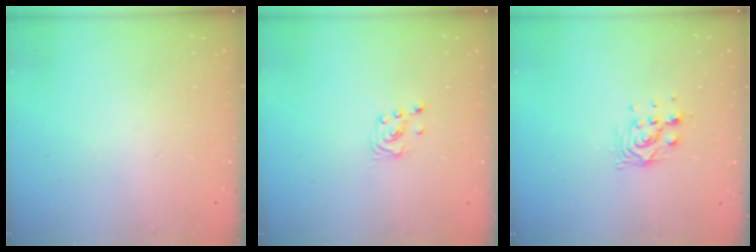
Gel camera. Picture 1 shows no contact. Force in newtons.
{"total": 2.2, "press": 2.2, "slide": 0.2}
{"total": 7.2, "press": 7.2, "slide": 0.6}